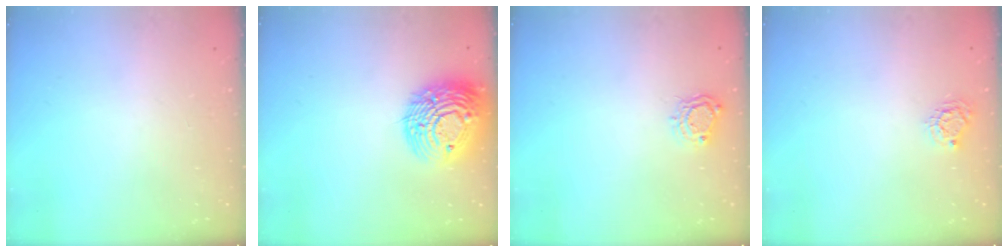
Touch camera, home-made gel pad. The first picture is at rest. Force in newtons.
{"total": 18.6, "press": 18.5, "slide": 1.5}
{"total": 5.5, "press": 5.5, "slide": 0.5}
{"total": 5.4, "press": 5.4, "slide": 0.3}